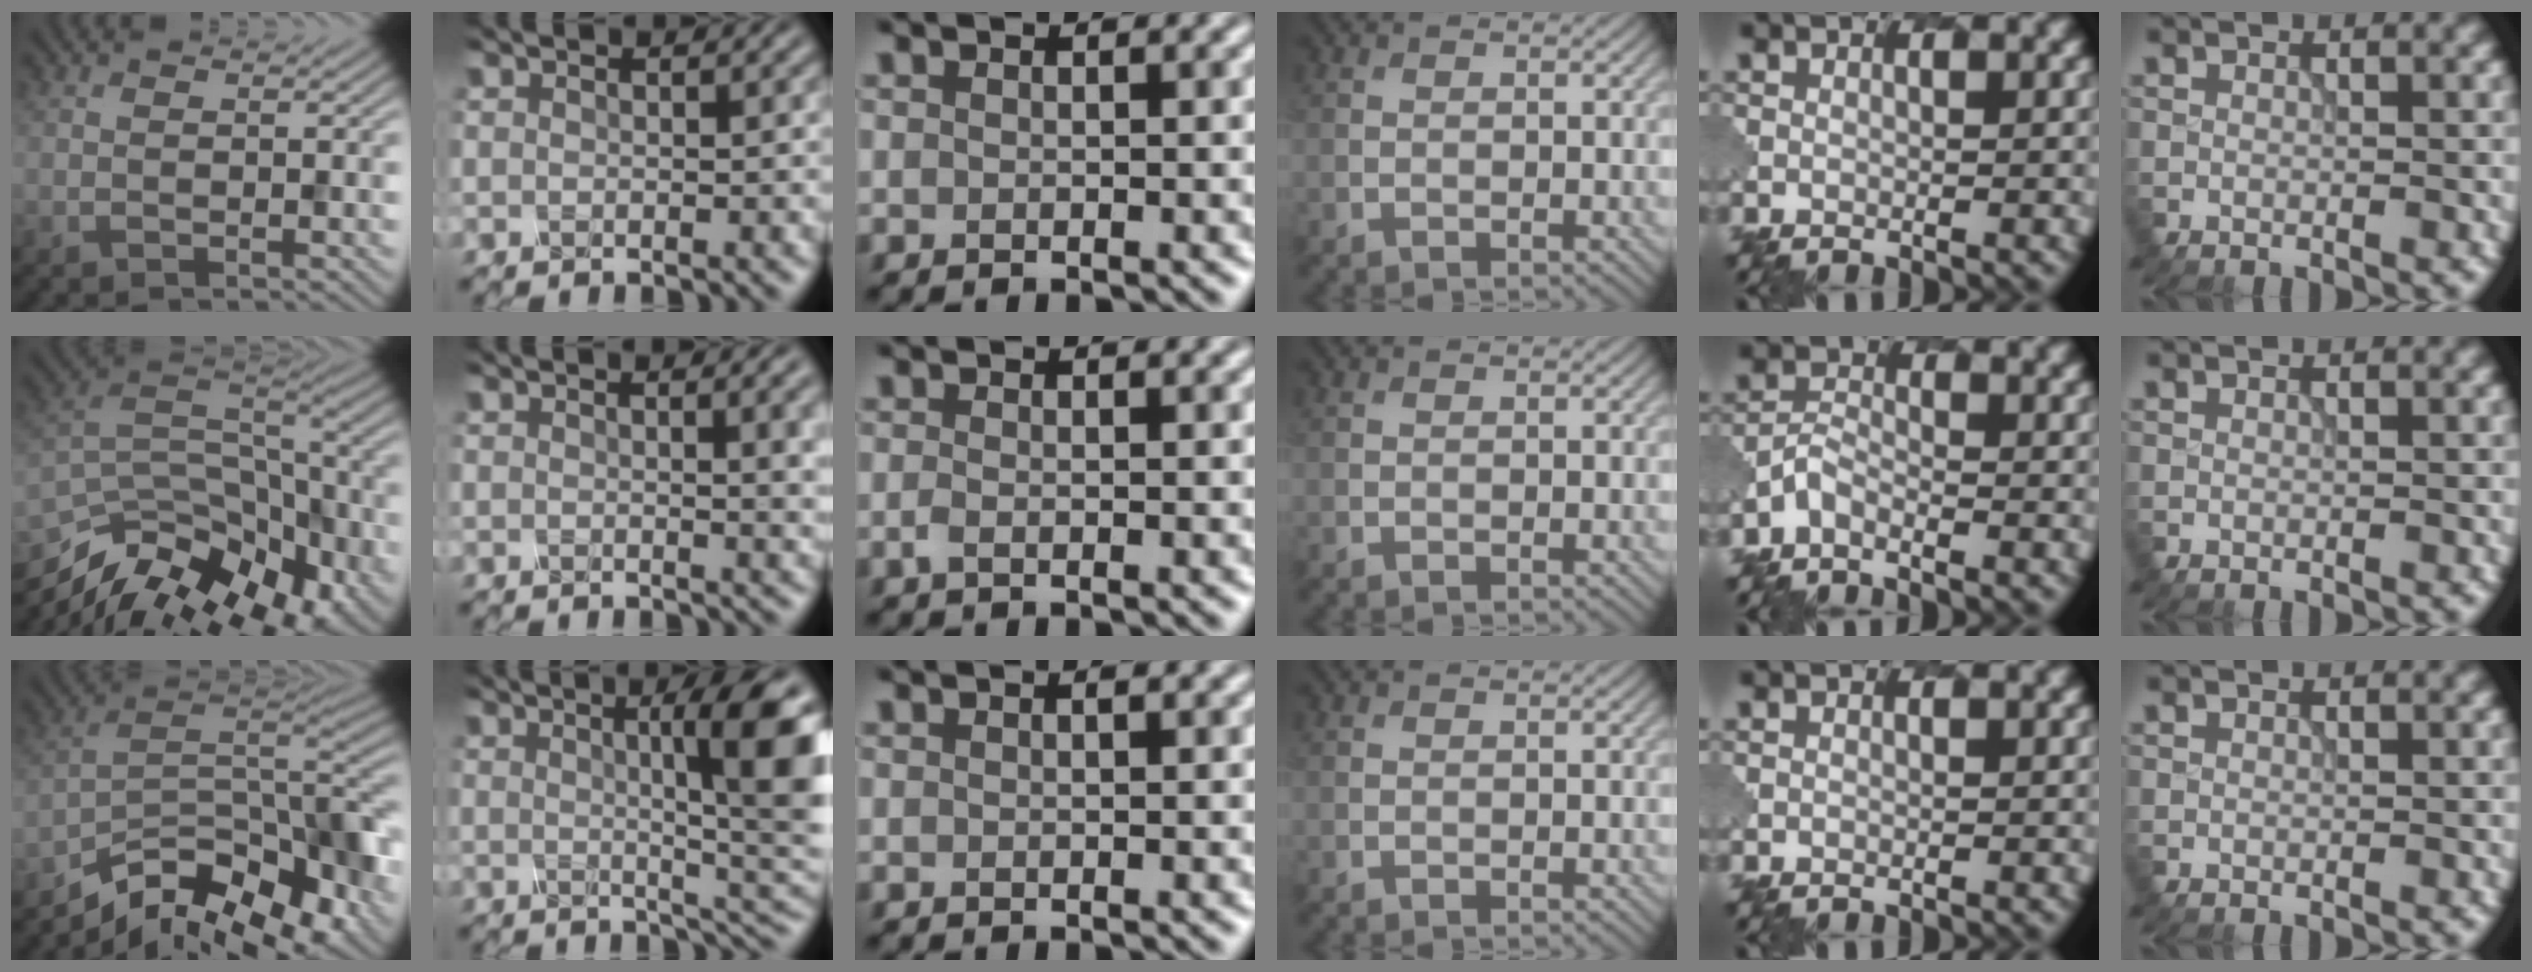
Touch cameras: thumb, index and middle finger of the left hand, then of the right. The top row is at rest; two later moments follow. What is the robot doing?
{"motion": "twist", "object": "rubiks cube"}